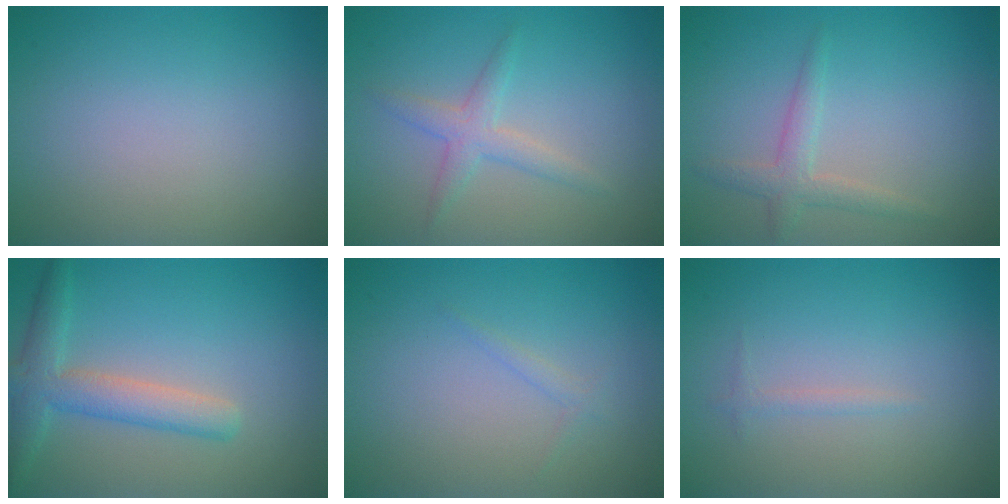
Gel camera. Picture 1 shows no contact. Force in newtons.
{"total": 2.2, "press": 2.2, "slide": 0.1}
{"total": 2.1, "press": 2.0, "slide": 0.1}
{"total": 3.9, "press": 3.9, "slide": 0.2}
{"total": 0.8, "press": 0.8, "slide": 0.1}
{"total": 0.7, "press": 0.7, "slide": 0.1}